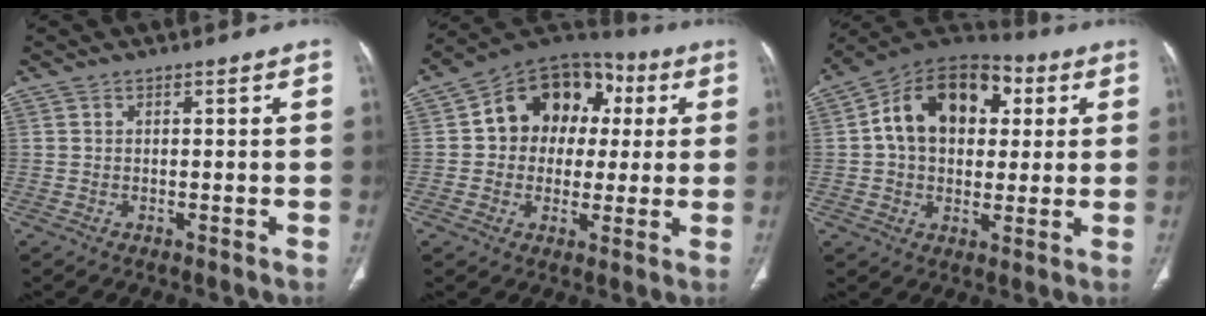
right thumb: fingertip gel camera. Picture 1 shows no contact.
{"total": 15.6, "force": [2.6, 12.6, 8.8], "torque": [-0.078, 0.027, 0.033]}
{"total": 17.7, "force": [3.9, 12.3, 12.1], "torque": [-0.161, 0.020, 0.055]}